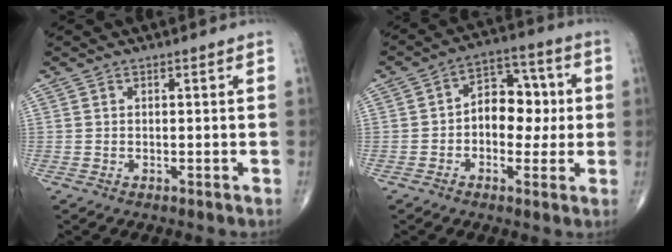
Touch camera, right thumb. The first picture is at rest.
{"total": 10.2, "force": [0.0, 7.0, 7.4], "torque": [-0.064, 0.028, -0.010]}